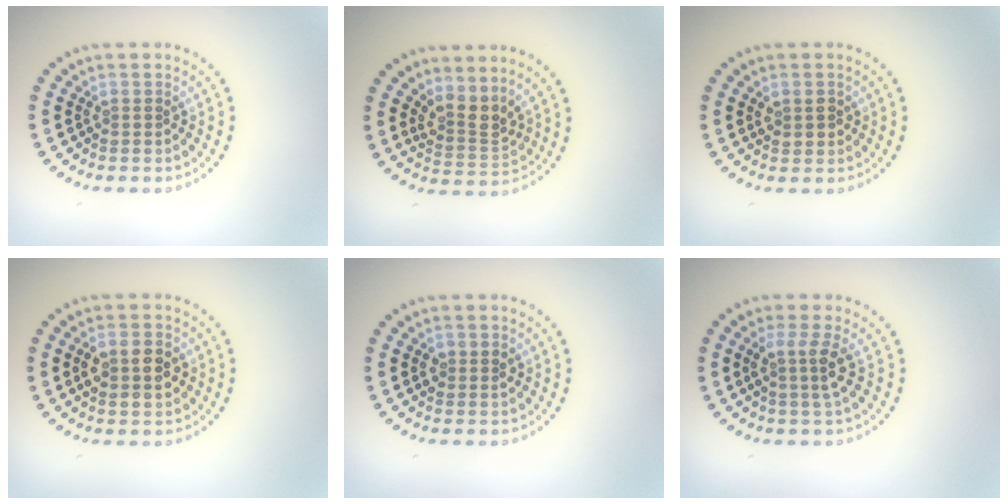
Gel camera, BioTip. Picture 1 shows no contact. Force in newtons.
{"total": 2.9, "press": 2.1, "slide": 2.0}
{"total": 1.5, "press": 1.5, "slide": 0.4}
{"total": 3.7, "press": 3.7, "slide": 0.1}
{"total": 1.5, "press": 1.5, "slide": 0.2}
{"total": 2.4, "press": 1.9, "slide": 1.5}